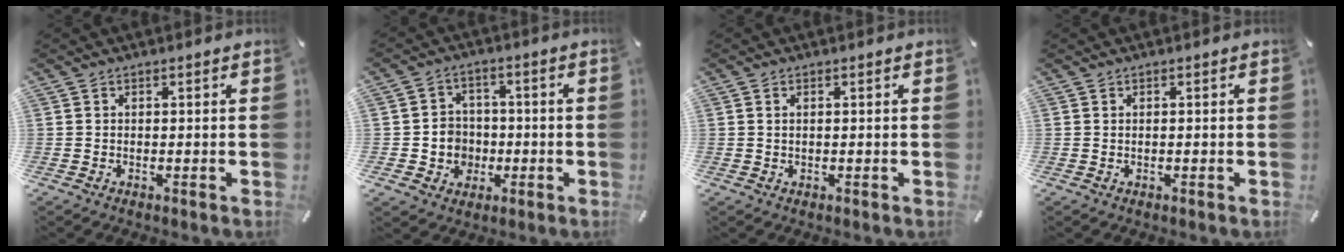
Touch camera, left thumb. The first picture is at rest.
{"total": 7.0, "force": [-1.0, 6.9, 1.0], "torque": [-0.017, 0.005, -0.011]}
{"total": 0.7, "force": [0.2, 0.3, 0.6], "torque": [-0.014, 0.001, 0.002]}
{"total": 0.0}